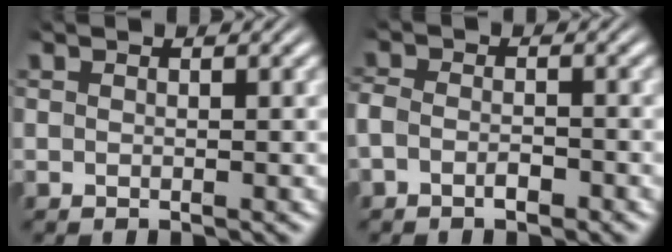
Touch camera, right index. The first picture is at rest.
{"total": 2.2, "force": [-1.1, 1.5, 1.1], "torque": [-0.033, -0.008, -0.019]}